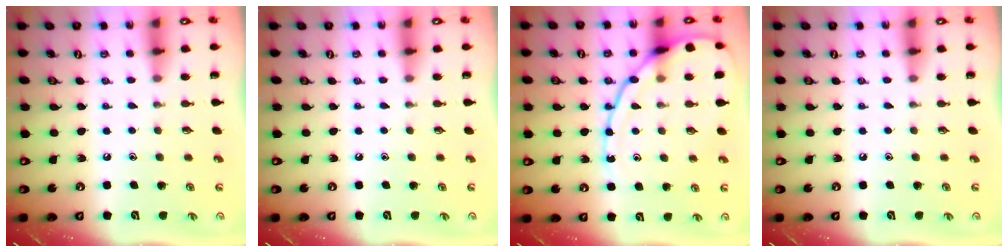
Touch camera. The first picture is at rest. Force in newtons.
{"total": 0.0}
{"total": 15.9, "press": 15.8, "slide": 1.4}
{"total": 0.0}